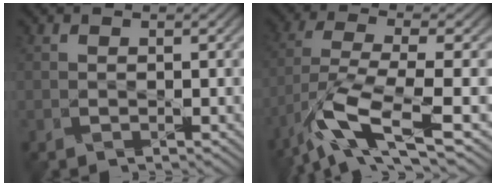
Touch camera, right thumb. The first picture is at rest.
{"total": 9.8, "force": [-5.6, 1.9, 7.9], "torque": [-0.165, -0.010, -0.108]}